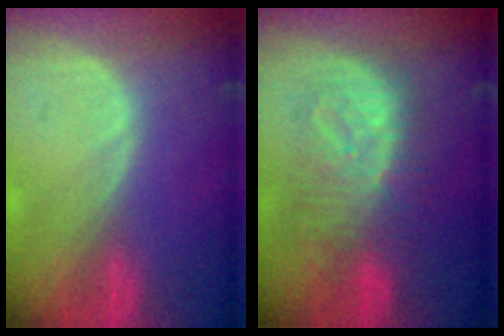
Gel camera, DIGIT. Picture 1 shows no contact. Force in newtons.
{"total": 8.9, "press": 8.9, "slide": 0.3}